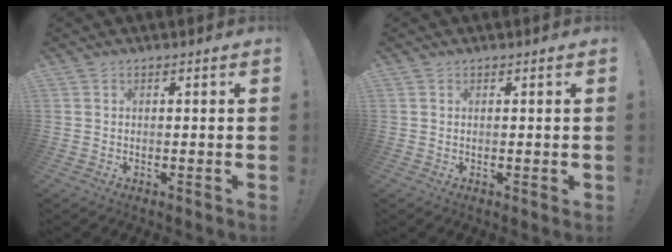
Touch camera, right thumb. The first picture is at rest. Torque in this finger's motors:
{"motor_torque": [0.01, -0.06, 0.10, -0.13, -0.04]}